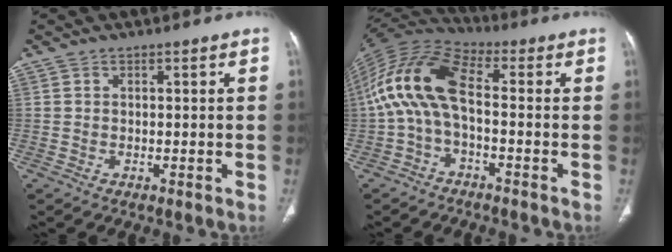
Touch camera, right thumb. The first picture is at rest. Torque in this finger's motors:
{"motor_torque": [2.14, 2.14, 1.93, -0.84, 0.61]}